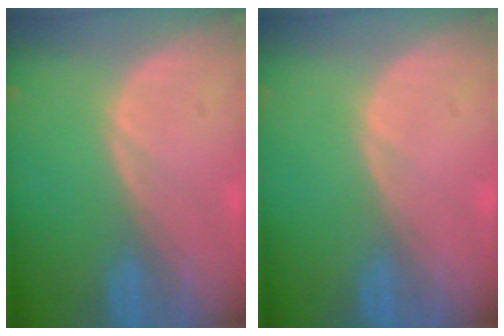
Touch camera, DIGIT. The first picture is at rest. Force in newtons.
{"total": 0.0}